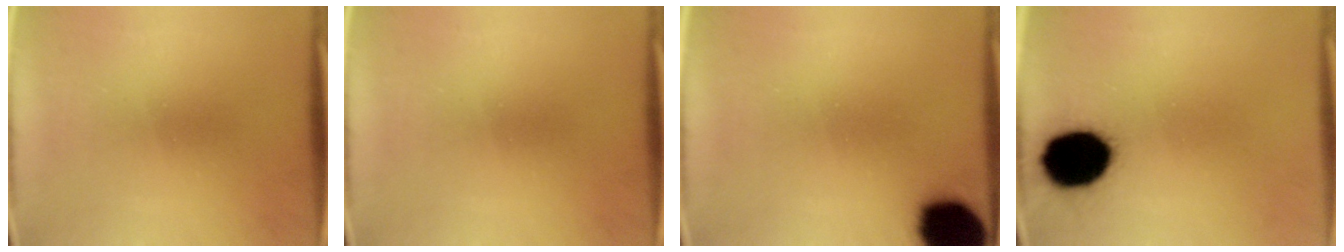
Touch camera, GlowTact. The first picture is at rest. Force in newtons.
{"total": 0.0}
{"total": 17.2}
{"total": 16.1}